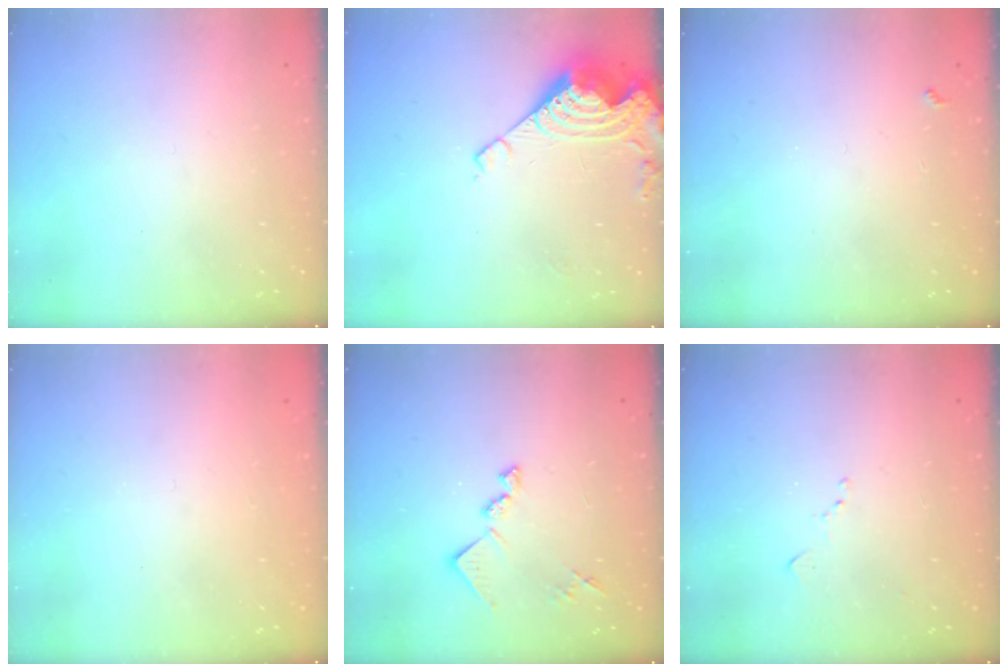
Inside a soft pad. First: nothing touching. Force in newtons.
{"total": 12.0, "press": 11.9, "slide": 1.0}
{"total": 4.8, "press": 4.7, "slide": 0.7}
{"total": 1.5, "press": 1.2, "slide": 0.8}
{"total": 11.2, "press": 11.2, "slide": 0.6}
{"total": 6.1, "press": 6.1, "slide": 0.8}